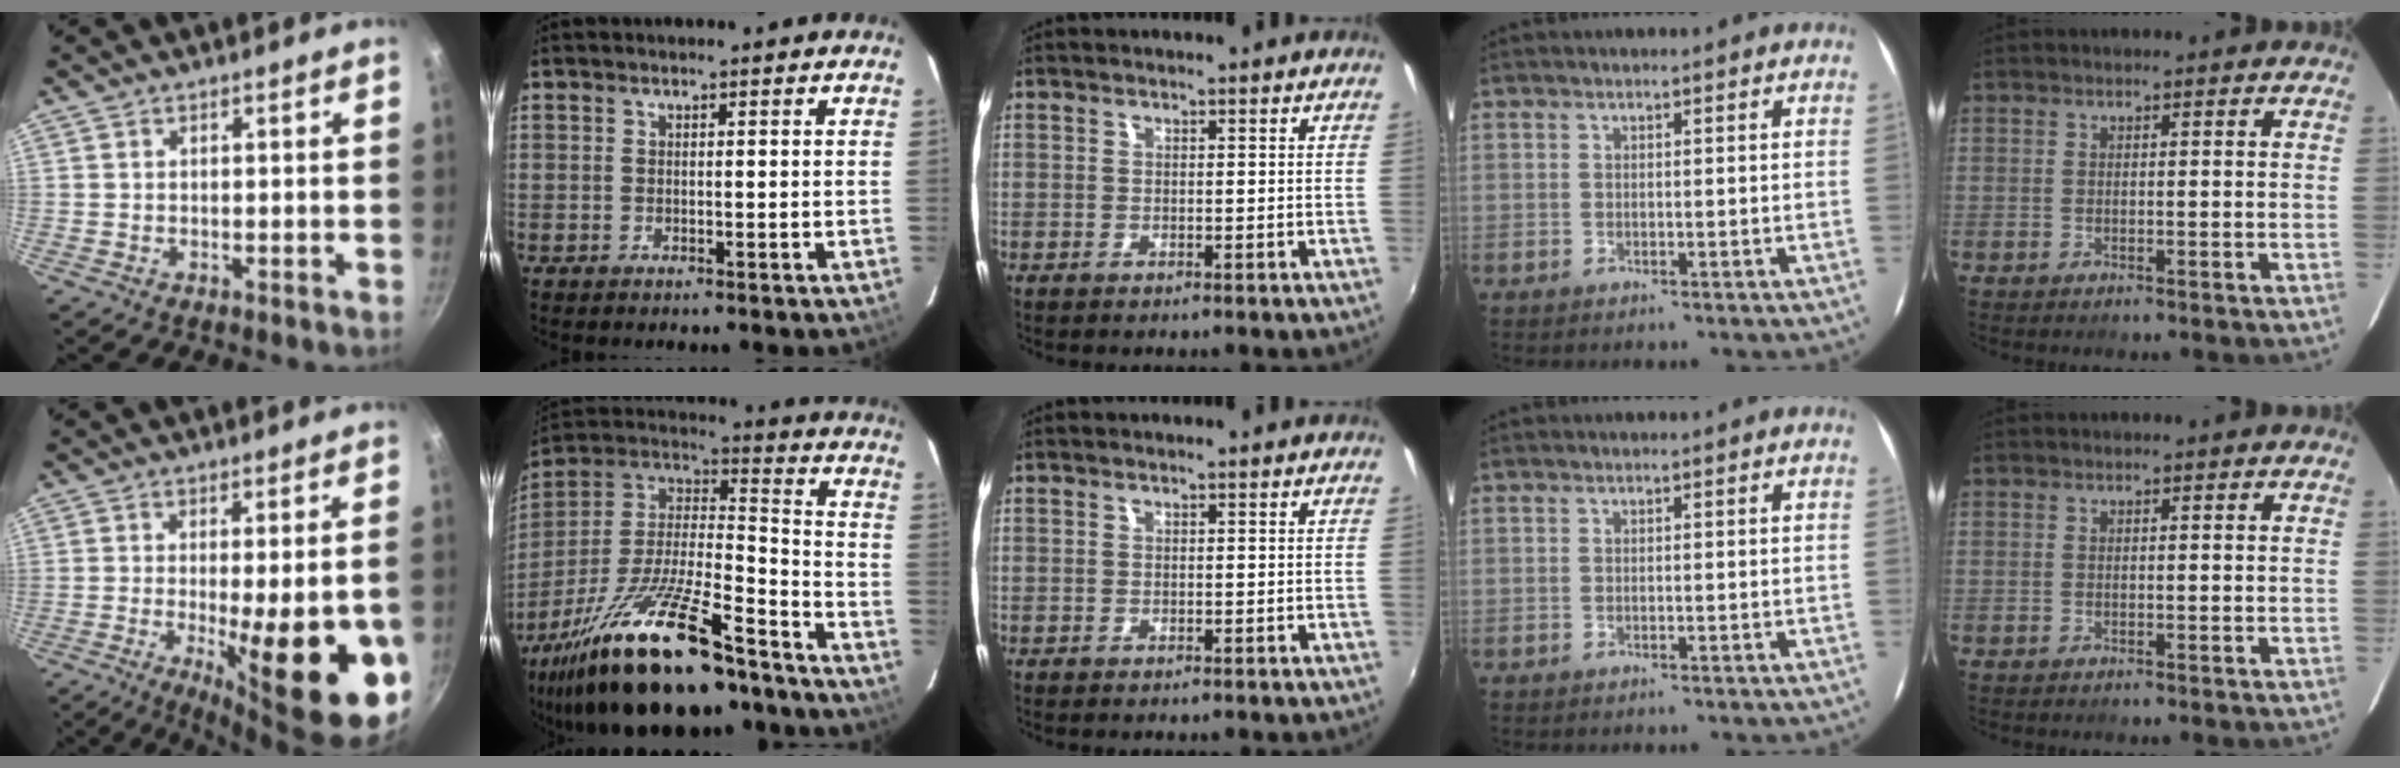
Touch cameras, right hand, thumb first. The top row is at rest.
{"thumb": {"total": 20.0, "force": [-5.0, 5.5, 18.6], "torque": [-0.234, -0.010, -0.055]}, "index": {"total": 28.0, "force": [-19.7, 7.9, 18.3], "torque": [-0.342, -0.021, -0.316]}}